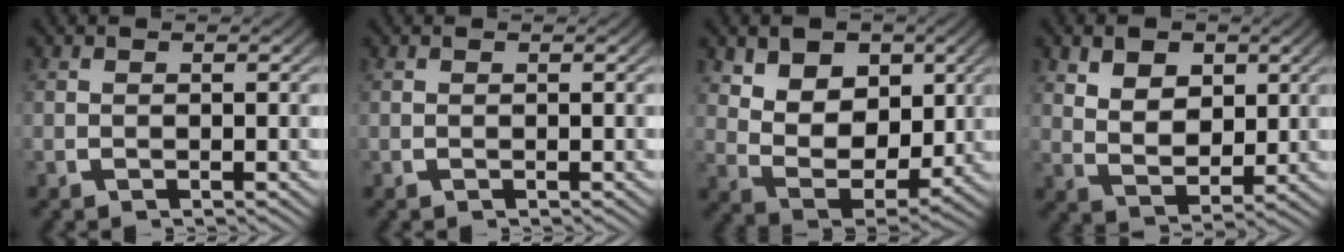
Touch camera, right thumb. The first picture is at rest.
{"total": 0.0}
{"total": 9.3, "force": [0.7, 6.7, 6.3], "torque": [-0.142, -0.048, 0.025]}
{"total": 5.5, "force": [1.2, 4.0, 3.6], "torque": [-0.072, -0.032, 0.037]}